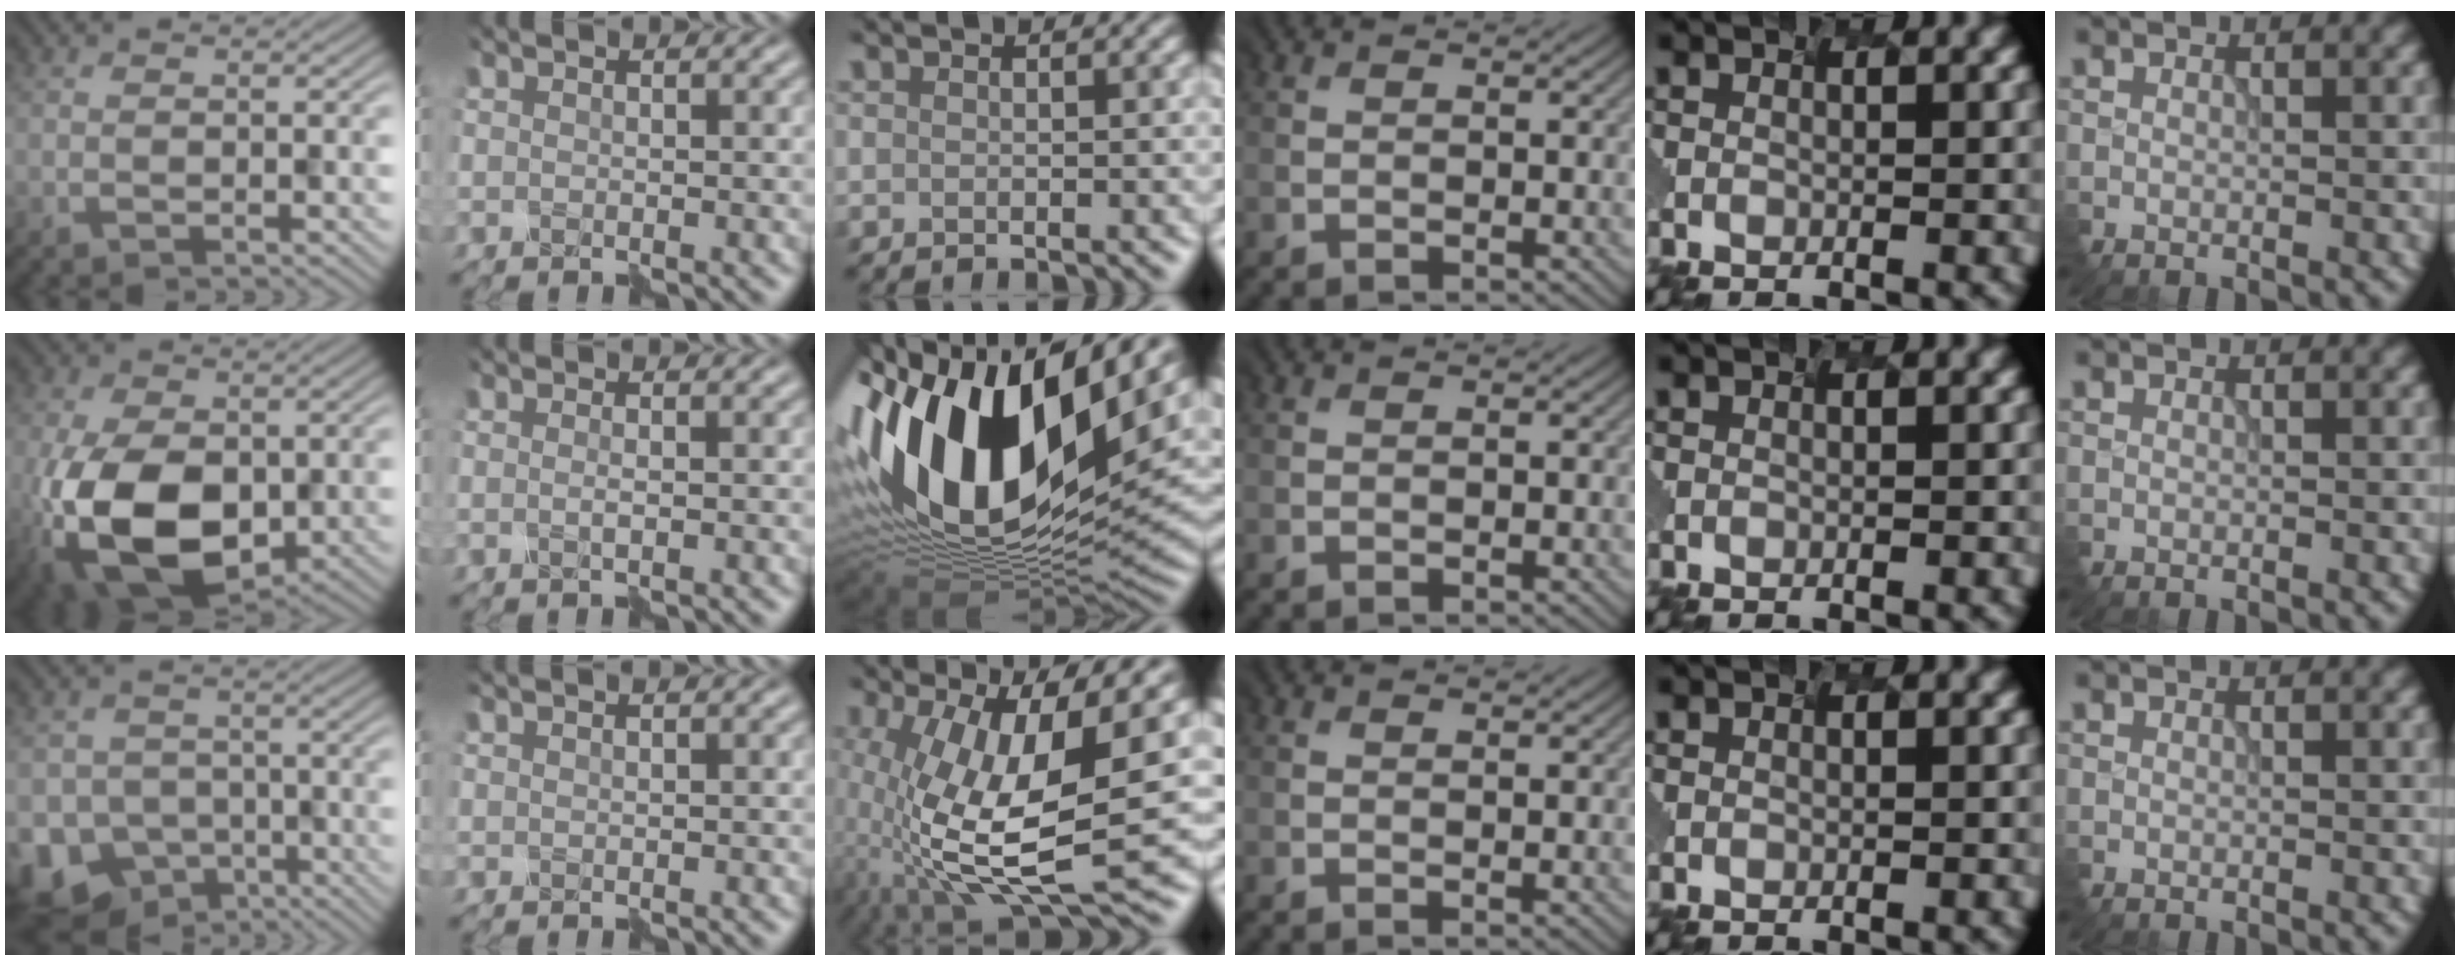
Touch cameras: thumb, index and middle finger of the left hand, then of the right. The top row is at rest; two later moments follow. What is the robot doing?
{"motion": "disassemble", "object": "velcro strap"}